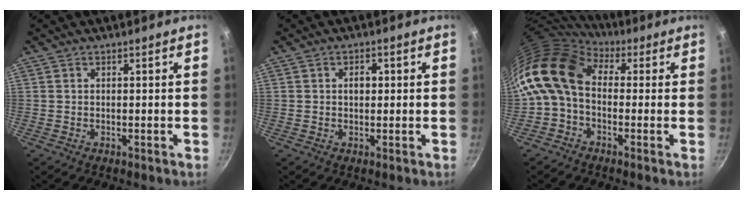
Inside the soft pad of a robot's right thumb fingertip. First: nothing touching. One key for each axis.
{"total": 2.5, "fx": 0.3, "fy": 1.8, "fz": 1.7, "tx": -0.012, "ty": 0.004, "tz": 0.003}
{"total": 12.7, "fx": 0.9, "fy": 9.1, "fz": 8.8, "tx": -0.158, "ty": 0.024, "tz": -0.007}